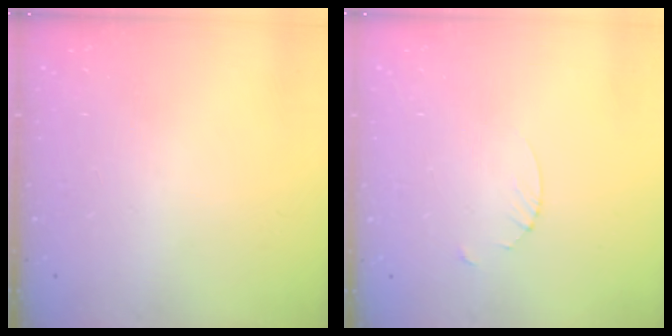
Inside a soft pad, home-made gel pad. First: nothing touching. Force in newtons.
{"total": 2.7, "press": 2.7, "slide": 0.3}